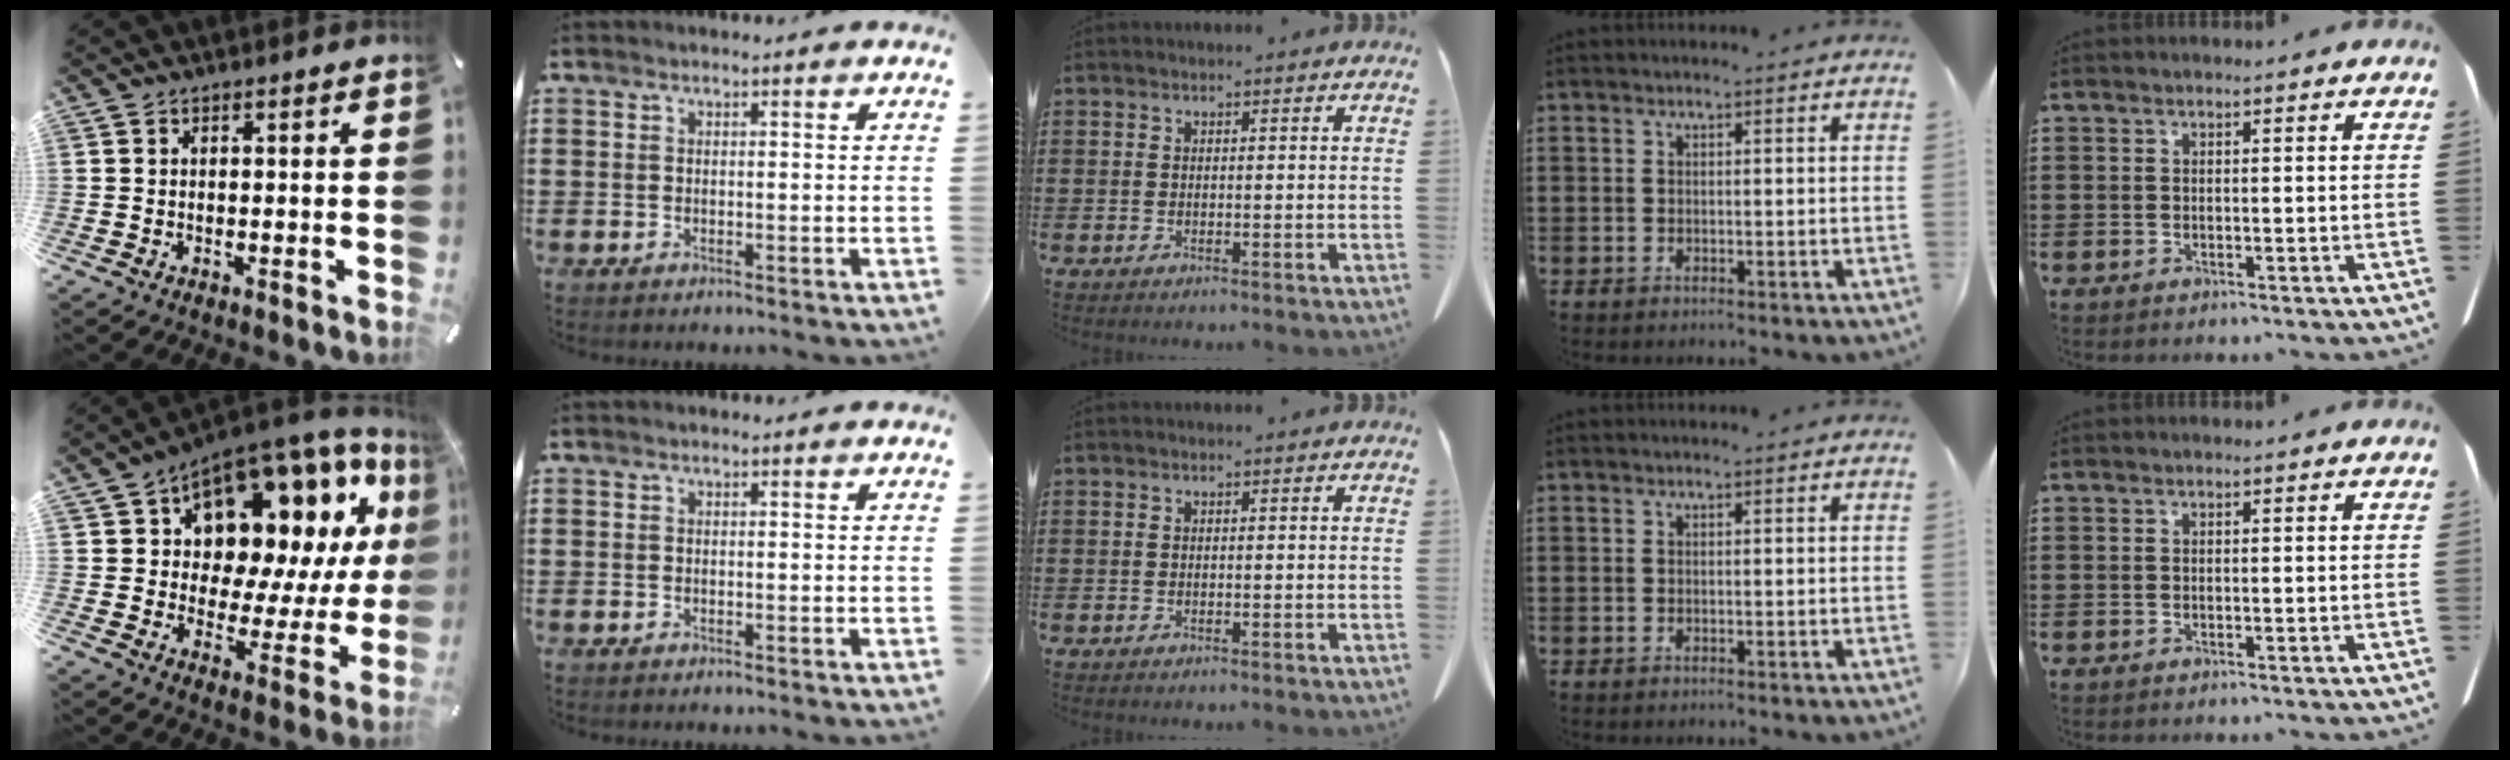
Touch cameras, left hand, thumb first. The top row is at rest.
{"thumb": {"total": 14.1, "force": [10.3, 7.6, 5.9], "torque": [-0.082, -0.110, 0.172]}}